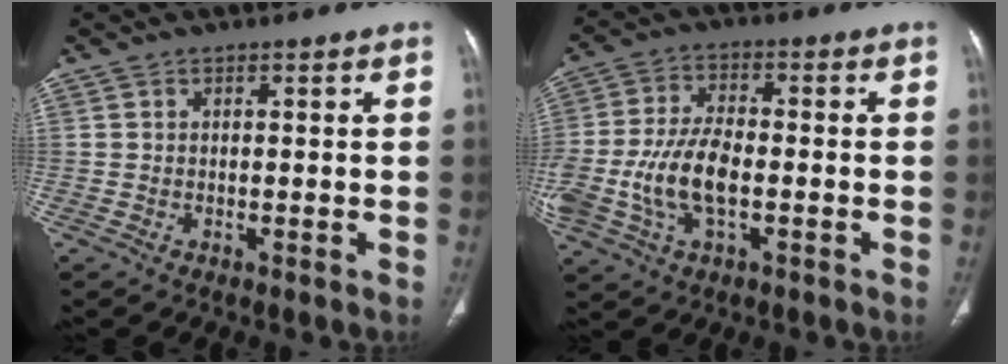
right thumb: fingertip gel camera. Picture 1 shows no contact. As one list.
[{"total": 11.9, "force": [-2.6, 6.1, 9.9], "torque": [-0.213, 0.015, -0.048]}]